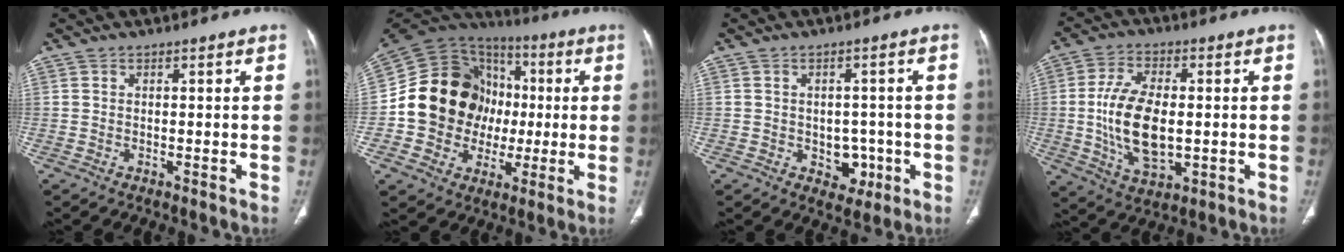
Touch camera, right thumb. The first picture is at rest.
{"total": 21.4, "force": [-0.4, 18.1, 11.4], "torque": [-0.162, 0.037, 0.000]}
{"total": 5.2, "force": [-1.5, 4.2, 2.8], "torque": [-0.005, 0.011, -0.011]}
{"total": 13.9, "force": [-0.8, 7.4, 11.8], "torque": [-0.221, -0.005, -0.007]}